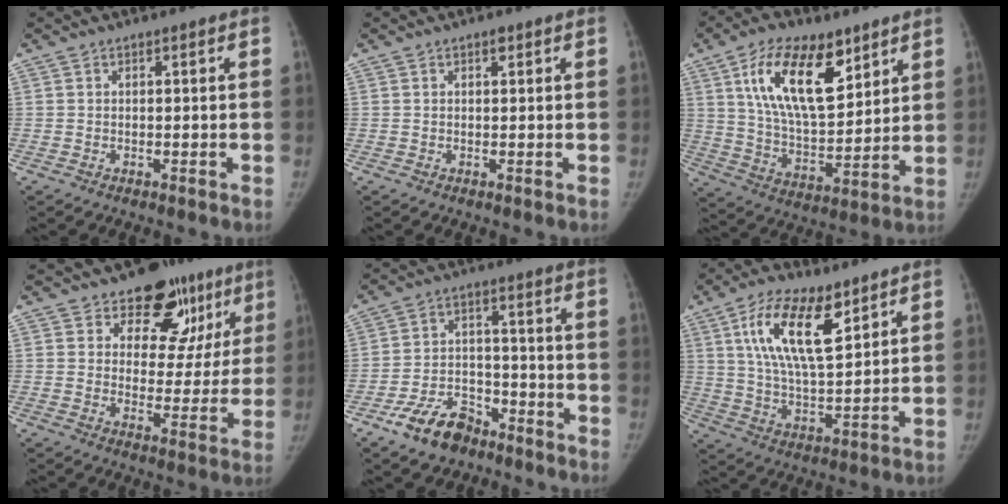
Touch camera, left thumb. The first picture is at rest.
{"total": 0.9, "force": [0.5, 0.4, 0.6], "torque": [-0.005, -0.001, 0.007]}
{"total": 18.6, "force": [9.1, 8.8, 13.6], "torque": [-0.200, -0.043, 0.168]}
{"total": 15.7, "force": [9.6, 9.7, 7.8], "torque": [-0.032, -0.039, 0.125]}
{"total": 10.1, "force": [-7.1, 5.7, 4.4], "torque": [-0.063, 0.047, -0.124]}
{"total": 15.4, "force": [7.6, 6.2, 11.9], "torque": [-0.194, -0.031, 0.142]}